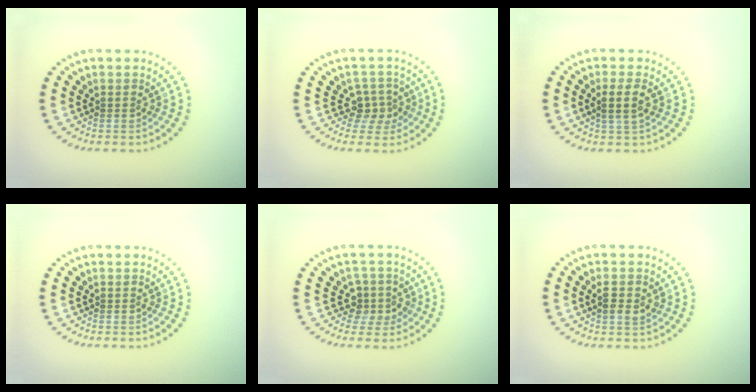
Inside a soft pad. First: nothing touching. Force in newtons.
{"total": 2.5, "press": 2.0, "slide": 1.6}
{"total": 2.3, "press": 2.0, "slide": 1.2}
{"total": 0.0}
{"total": 2.5, "press": 1.9, "slide": 1.6}
{"total": 1.9, "press": 1.9, "slide": 0.5}